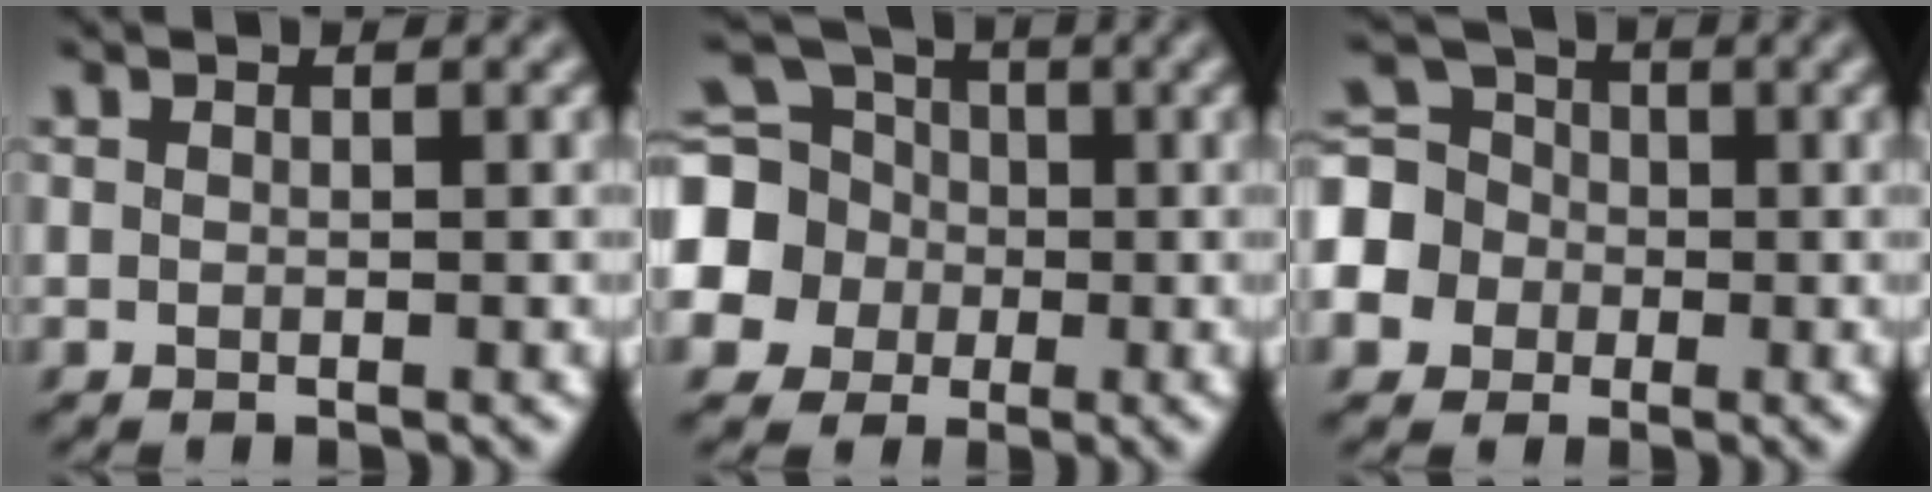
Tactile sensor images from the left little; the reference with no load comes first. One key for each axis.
{"total": 10.9, "fx": -1.2, "fy": 10.0, "fz": 4.1, "tx": -0.131, "ty": -0.001, "tz": -0.050}
{"total": 8.8, "fx": -2.4, "fy": 8.0, "fz": 2.6, "tx": -0.080, "ty": -0.004, "tz": -0.075}